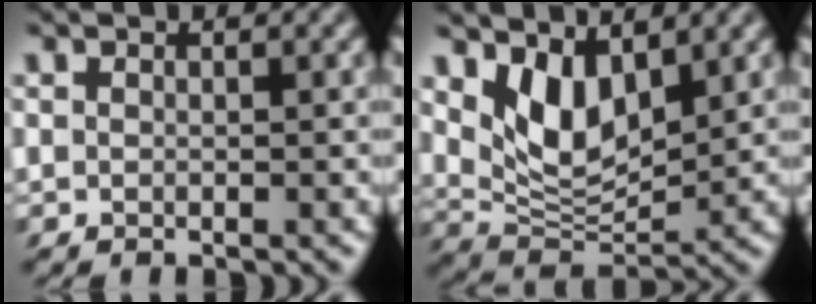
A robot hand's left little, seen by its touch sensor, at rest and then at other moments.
{"total": 5.2, "force": [2.3, 2.1, 4.1], "torque": [-0.074, -0.016, 0.039]}